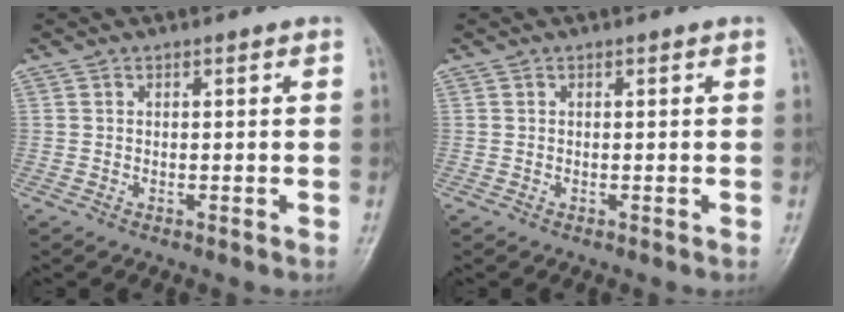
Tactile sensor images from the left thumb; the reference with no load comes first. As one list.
[{"total": 0.0}]